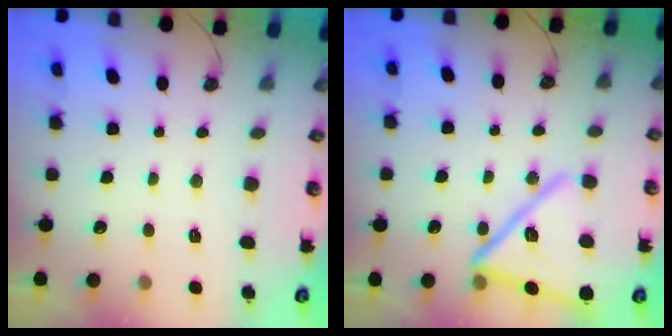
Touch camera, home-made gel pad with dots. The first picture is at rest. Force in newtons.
{"total": 16.9, "press": 16.9, "slide": 1.1}